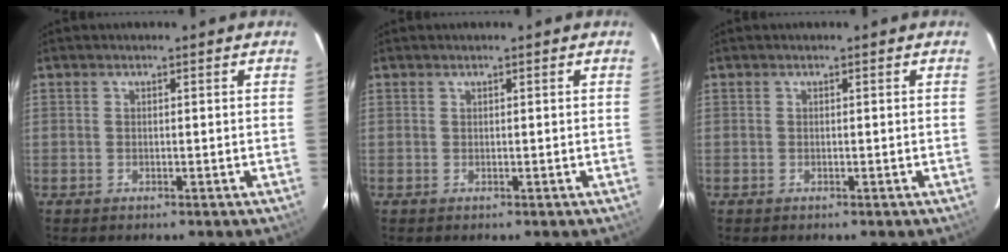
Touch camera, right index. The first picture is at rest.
{"total": 0.0}
{"total": 0.0}